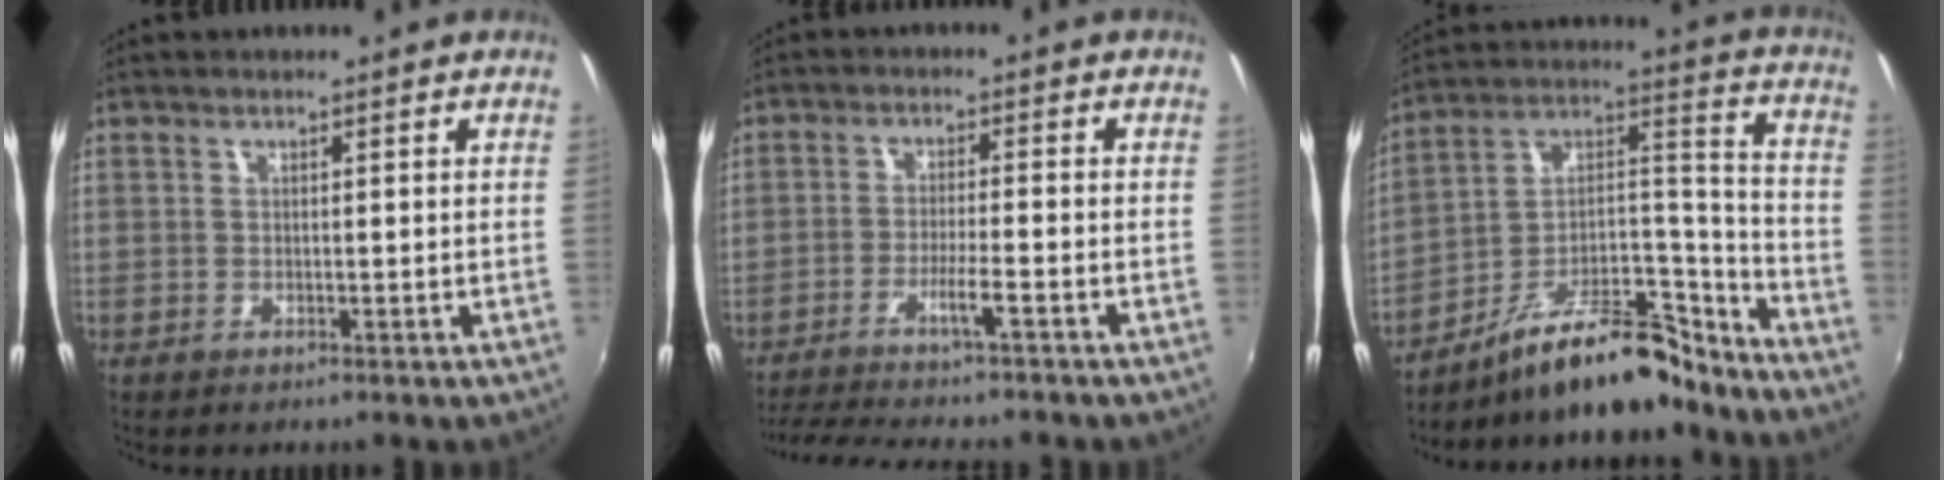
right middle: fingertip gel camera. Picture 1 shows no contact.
{"total": 10.0, "force": [-8.6, -0.8, 5.1], "torque": [-0.104, -0.011, -0.140]}
{"total": 17.6, "force": [-14.7, 5.3, 8.1], "torque": [-0.132, 0.040, -0.232]}